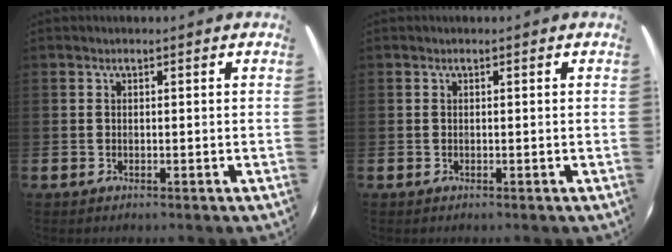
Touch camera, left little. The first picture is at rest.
{"total": 0.0}